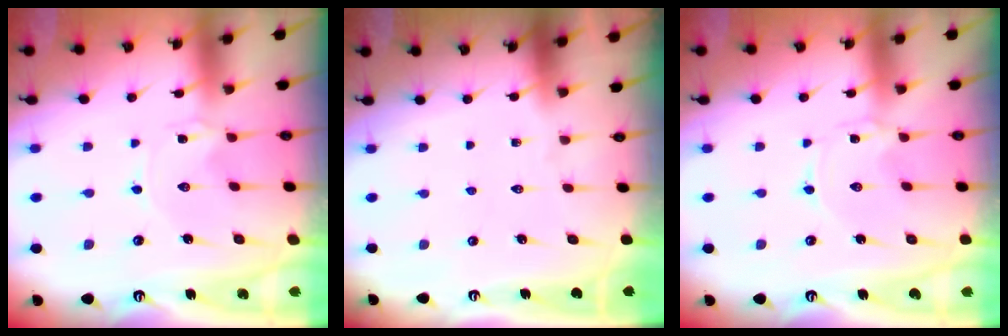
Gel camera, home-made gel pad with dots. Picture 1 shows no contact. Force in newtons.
{"total": 0.0}
{"total": 0.0}